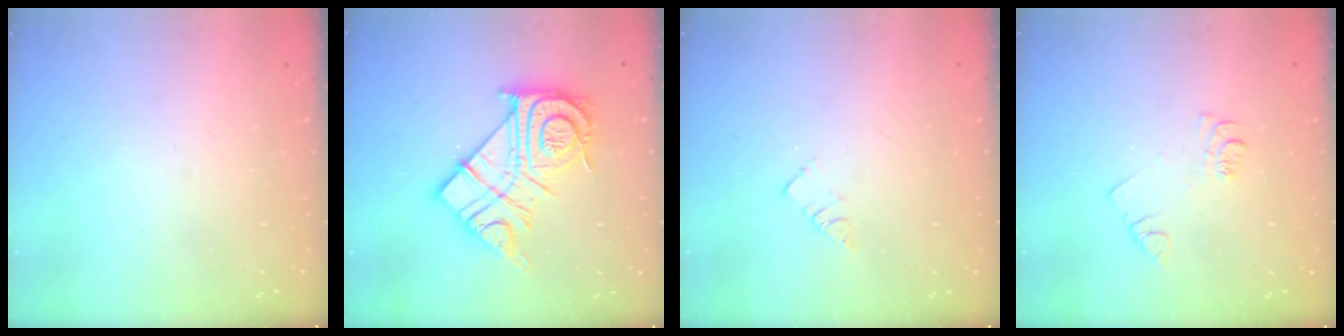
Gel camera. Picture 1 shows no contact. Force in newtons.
{"total": 20.9, "press": 20.8, "slide": 1.9}
{"total": 3.2, "press": 3.2, "slide": 0.0}
{"total": 5.5, "press": 5.5, "slide": 0.5}